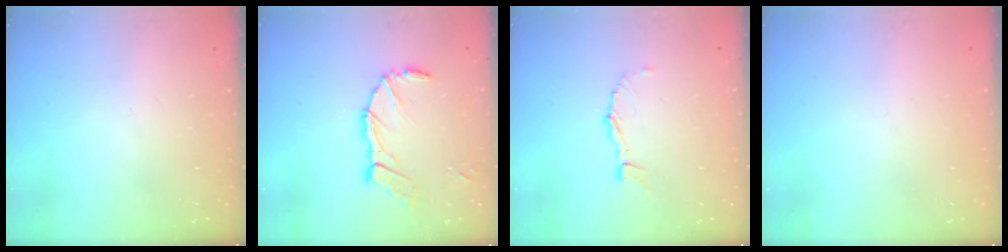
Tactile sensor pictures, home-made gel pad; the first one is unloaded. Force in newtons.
{"total": 12.6, "press": 12.4, "slide": 2.0}
{"total": 3.9, "press": 3.9, "slide": 0.1}
{"total": 0.0}